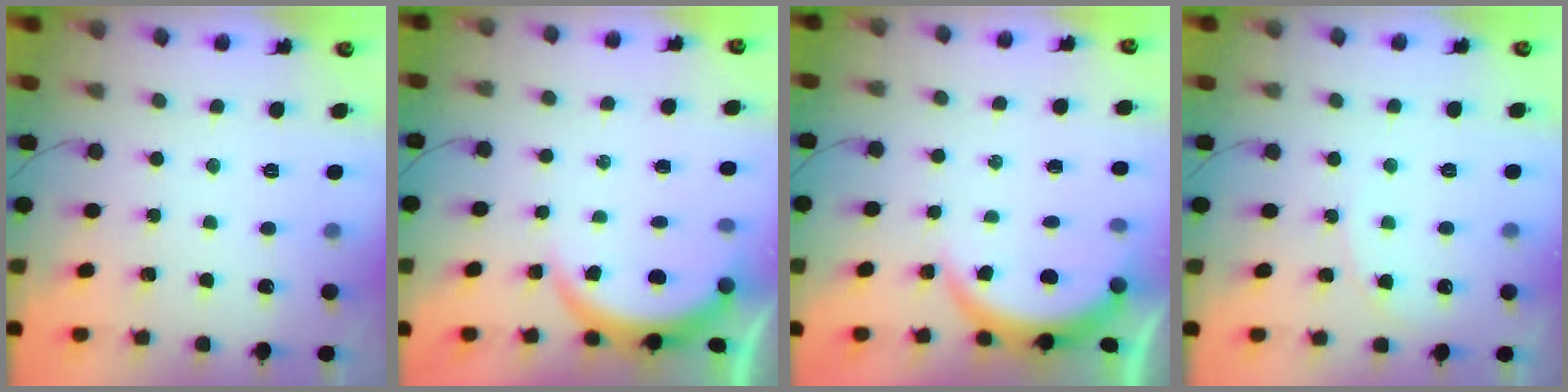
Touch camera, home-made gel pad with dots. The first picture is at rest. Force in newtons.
{"total": 3.9, "press": 3.9, "slide": 0.2}
{"total": 3.9, "press": 3.9, "slide": 0.2}
{"total": 5.2, "press": 5.2, "slide": 0.5}